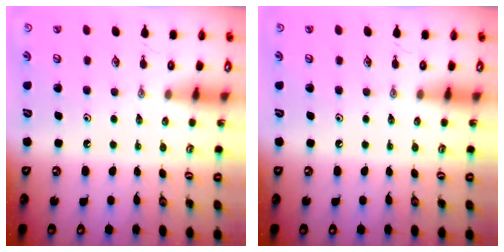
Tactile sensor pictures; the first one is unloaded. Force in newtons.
{"total": 0.0}